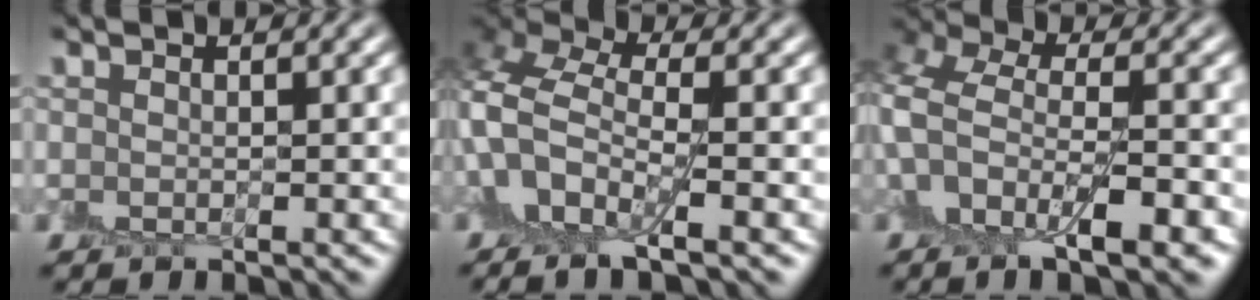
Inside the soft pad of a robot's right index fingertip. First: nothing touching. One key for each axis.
{"total": 6.5, "fx": -1.6, "fy": 3.8, "fz": 5.1, "tx": -0.114, "ty": -0.001, "tz": -0.046}
{"total": 8.1, "fx": -2.9, "fy": 4.5, "fz": 6.0, "tx": -0.123, "ty": -0.006, "tz": -0.050}